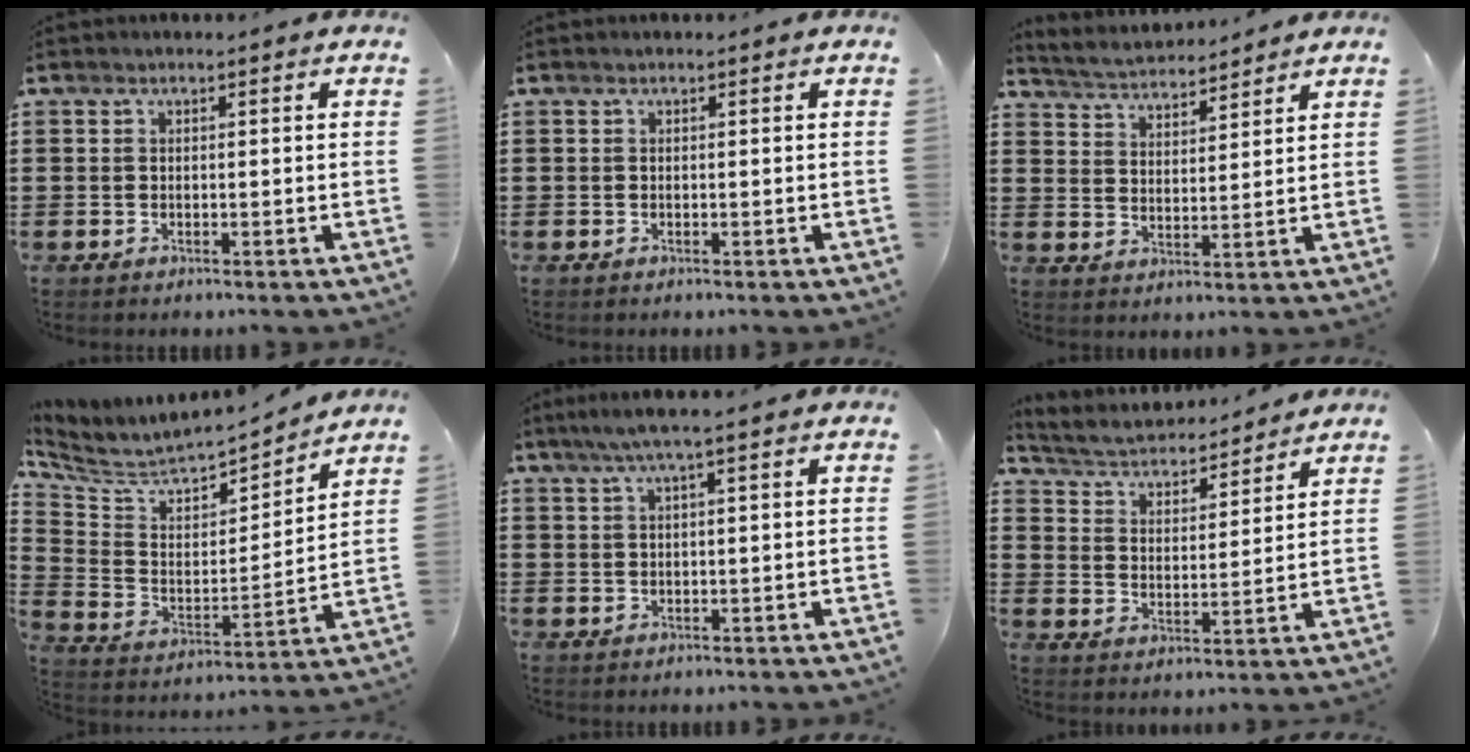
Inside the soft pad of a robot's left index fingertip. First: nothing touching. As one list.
[{"total": 0.0}, {"total": 3.5, "force": [3.5, 0.3, 0.0], "torque": [-0.017, -0.020, 0.058]}, {"total": 4.9, "force": [4.3, 2.0, 1.2], "torque": [-0.055, -0.040, 0.067]}, {"total": 2.8, "force": [1.5, -0.2, 2.4], "torque": [-0.047, 0.000, 0.027]}, {"total": 3.4, "force": [3.3, 0.5, 0.4], "torque": [-0.029, -0.027, 0.050]}]